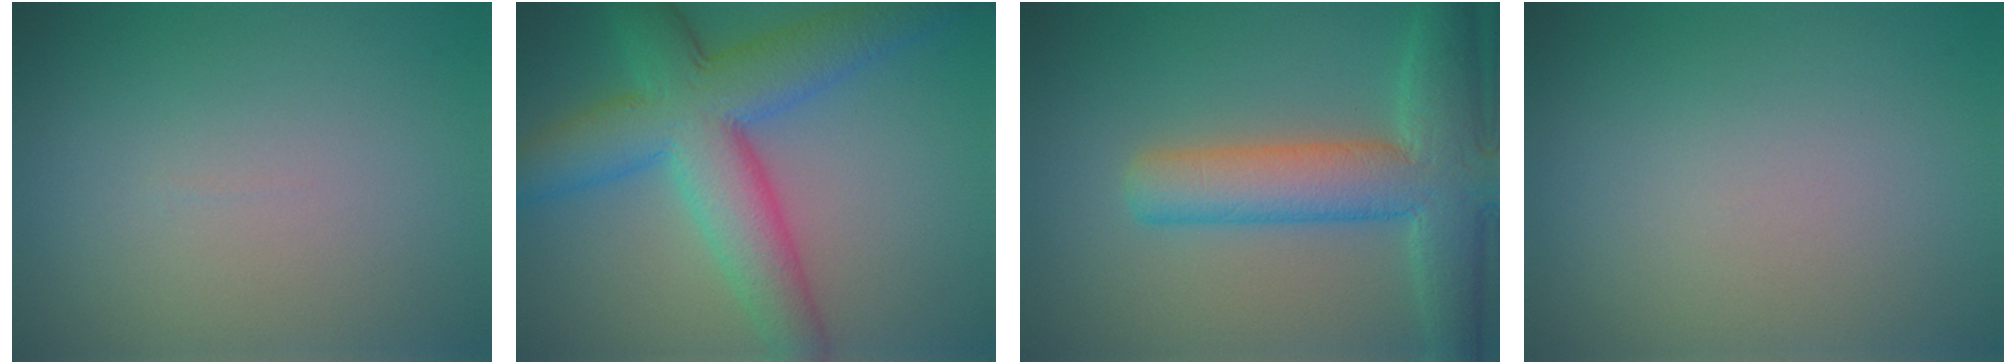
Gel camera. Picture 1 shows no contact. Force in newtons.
{"total": 9.3, "press": 9.3, "slide": 0.3}
{"total": 7.6, "press": 7.6, "slide": 0.5}
{"total": 0.0}